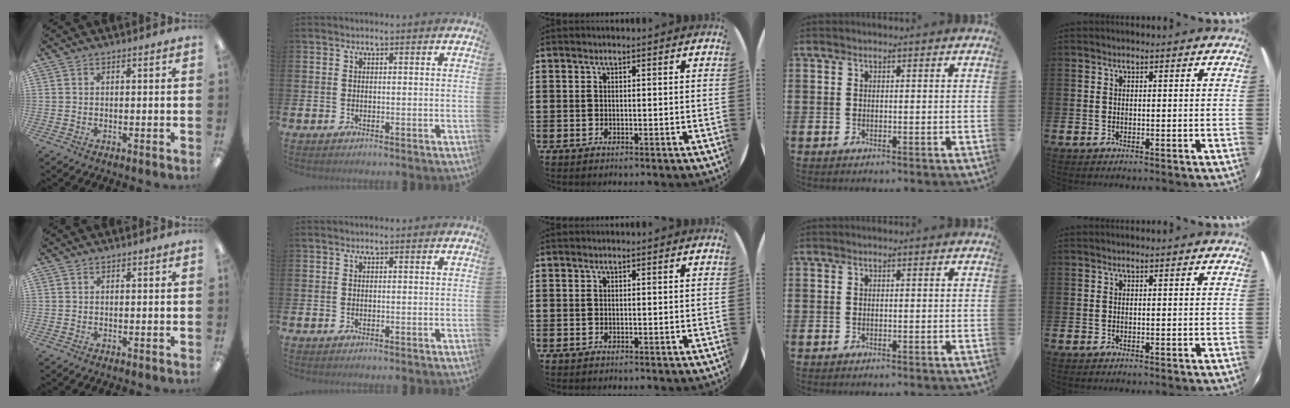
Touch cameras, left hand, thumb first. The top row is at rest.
{}